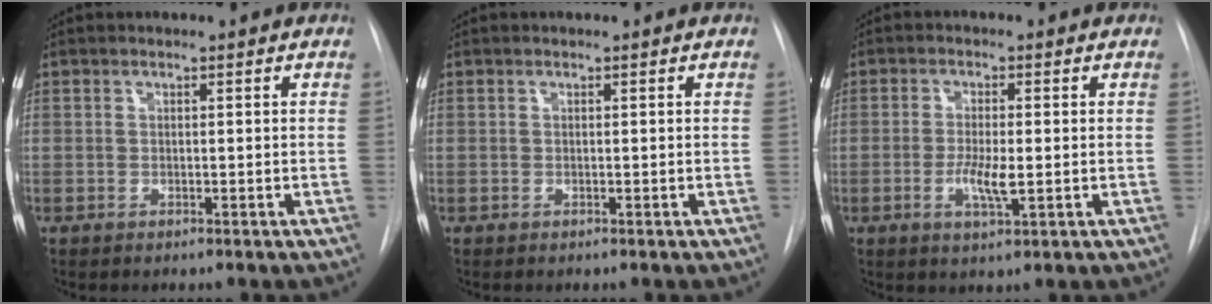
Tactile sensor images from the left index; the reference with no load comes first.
{"total": 0.0}
{"total": 4.4, "force": [-0.8, 1.0, 4.2], "torque": [-0.083, -0.006, -0.013]}